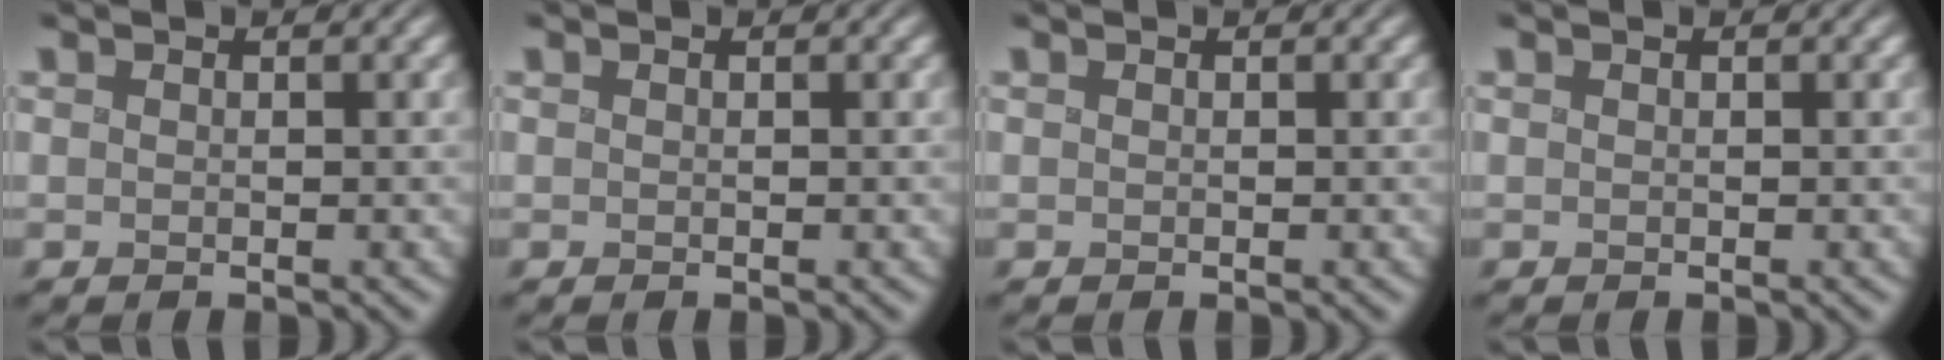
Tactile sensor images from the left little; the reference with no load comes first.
{"total": 0.0}
{"total": 0.0}
{"total": 0.0}